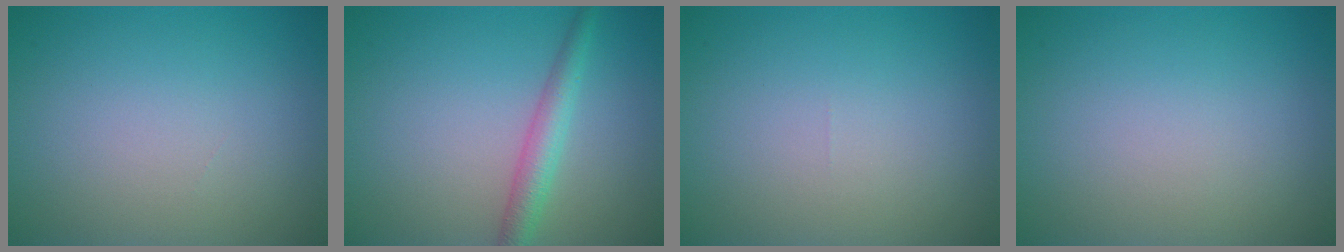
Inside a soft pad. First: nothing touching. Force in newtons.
{"total": 2.7, "press": 2.7, "slide": 0.1}
{"total": 0.0}
{"total": 0.0}